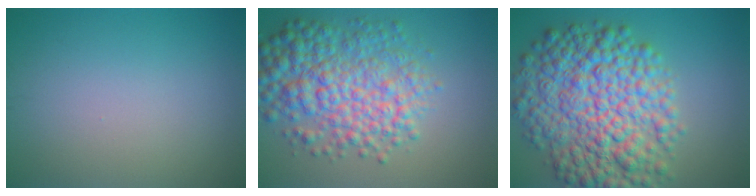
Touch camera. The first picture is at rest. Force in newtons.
{"total": 7.9, "press": 7.9, "slide": 0.1}
{"total": 11.5, "press": 11.5, "slide": 0.2}